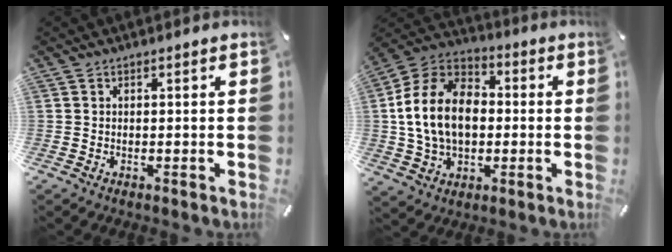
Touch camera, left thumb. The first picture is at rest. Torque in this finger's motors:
{"motor_torque": [0.70, 0.90, 1.73, -1.04, 0.25]}